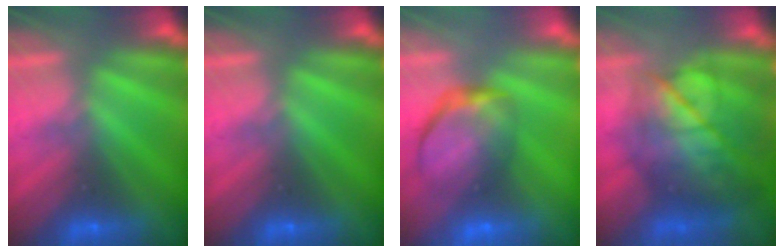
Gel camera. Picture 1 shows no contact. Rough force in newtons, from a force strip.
{"total": 0.0}
{"total": 9.2}
{"total": 7.6}